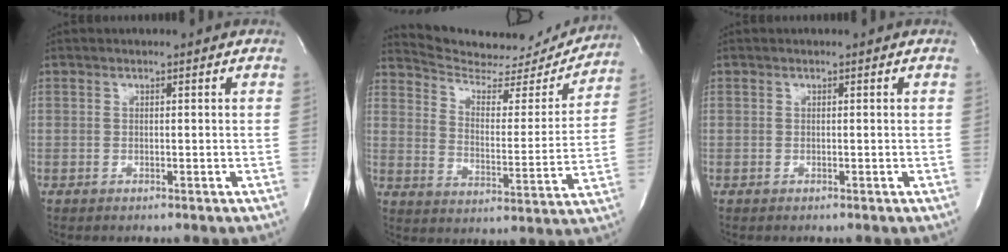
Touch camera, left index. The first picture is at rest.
{"total": 18.2, "force": [17.6, 3.4, 3.1], "torque": [-0.040, -0.041, 0.241]}
{"total": 0.0}